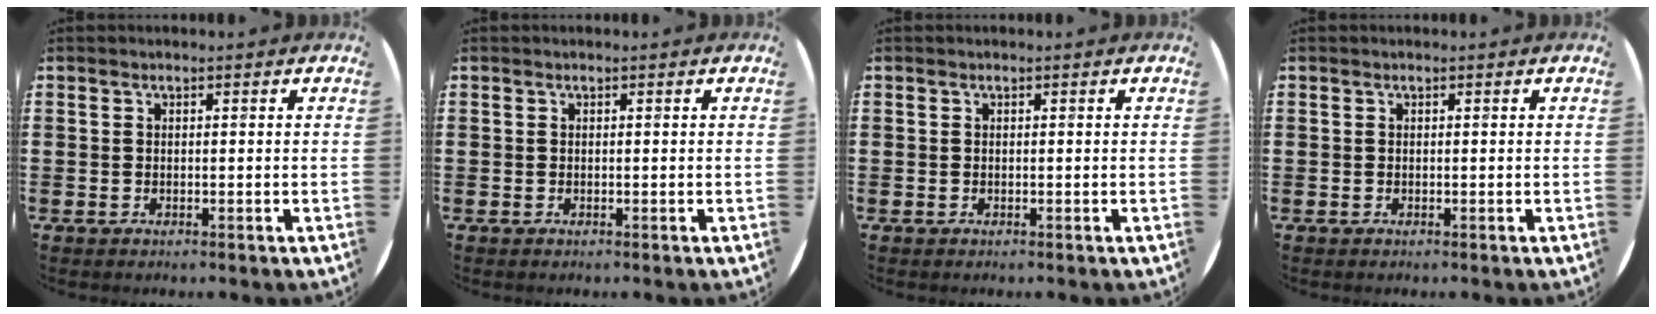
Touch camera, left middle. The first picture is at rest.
{"total": 0.0}
{"total": 0.0}
{"total": 0.0}